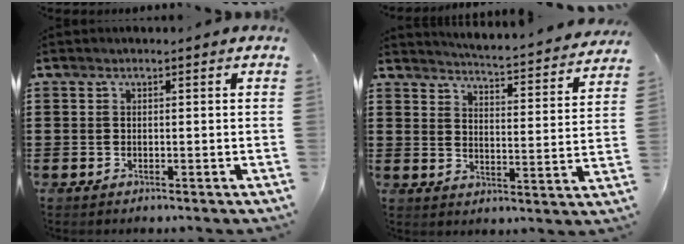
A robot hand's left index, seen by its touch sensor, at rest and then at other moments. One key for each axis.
{"total": 3.8, "fx": 3.7, "fy": -0.8, "fz": 0.6, "tx": -0.026, "ty": -0.045, "tz": 0.053}